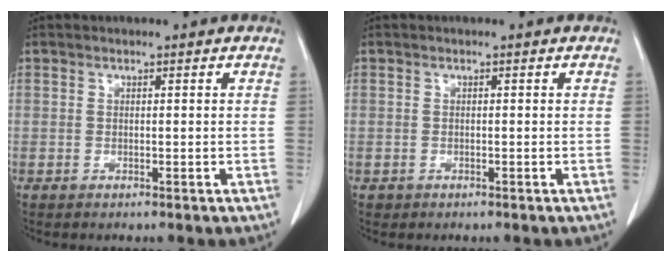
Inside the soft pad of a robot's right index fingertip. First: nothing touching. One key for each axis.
{"total": 0.5, "fx": -0.3, "fy": 0.5, "fz": 0.0, "tx": -0.006, "ty": 0.003, "tz": -0.004}